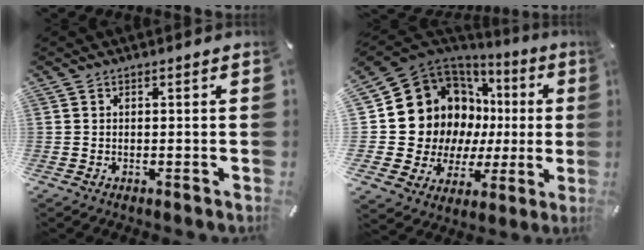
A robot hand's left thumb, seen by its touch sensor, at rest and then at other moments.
{"total": 15.9, "force": [5.0, 13.4, 6.9], "torque": [-0.131, -0.064, 0.119]}